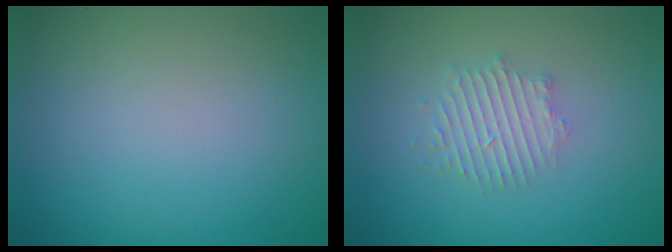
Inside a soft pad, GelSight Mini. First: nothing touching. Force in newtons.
{"total": 2.4, "press": 2.4, "slide": 0.3}